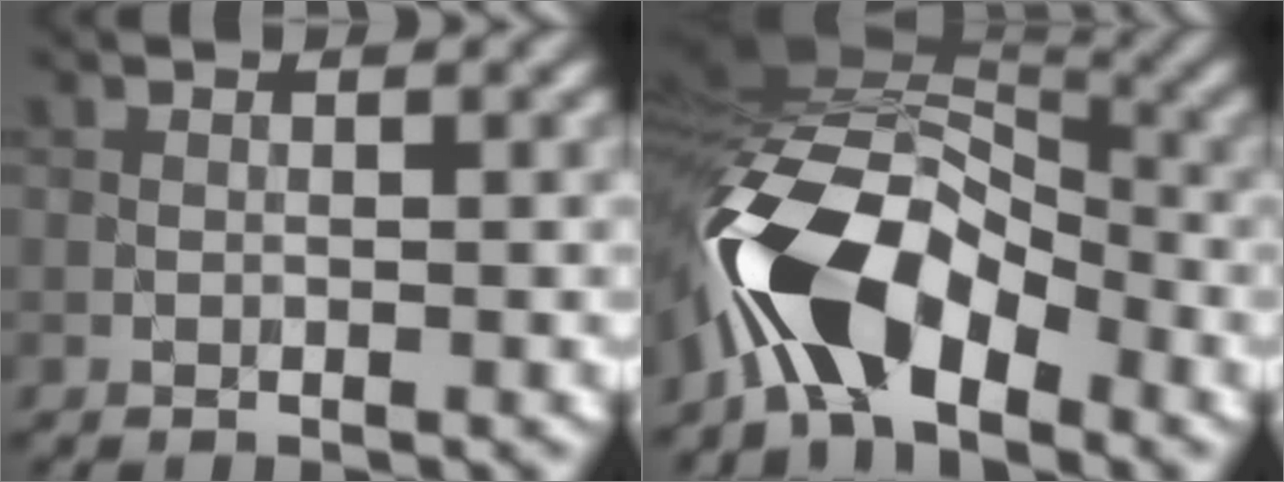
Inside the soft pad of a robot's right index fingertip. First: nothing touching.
{"total": 11.2, "force": [-5.6, 5.5, 7.9], "torque": [-0.157, 0.008, -0.108]}